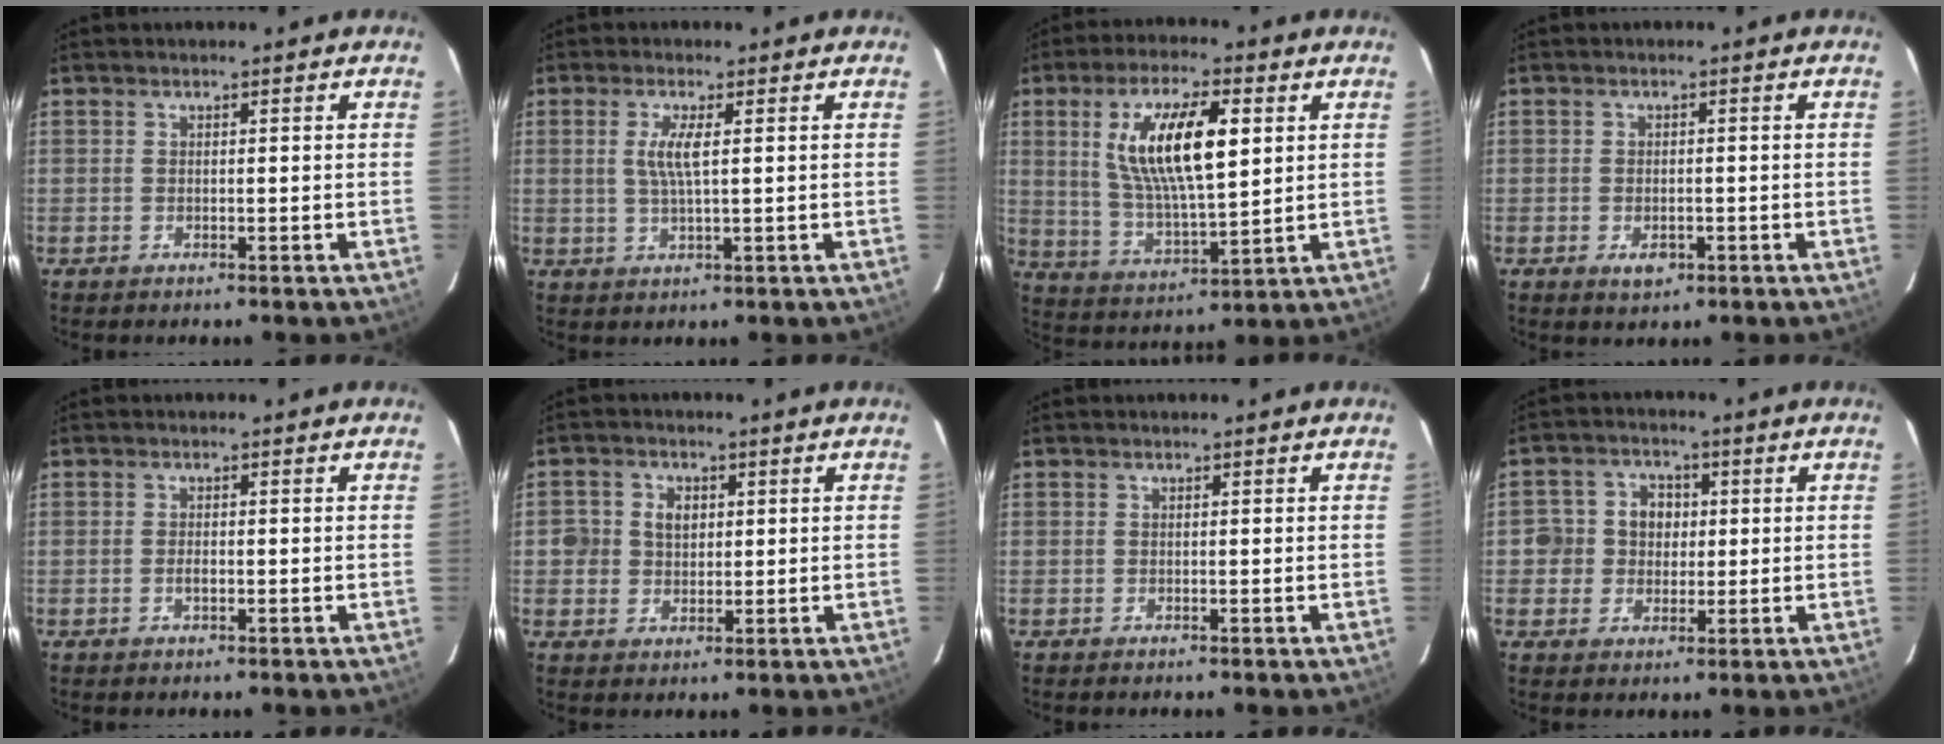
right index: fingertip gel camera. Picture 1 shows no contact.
{"total": 4.0, "force": [0.8, 0.3, 3.9], "torque": [-0.077, -0.003, 0.014]}
{"total": 15.5, "force": [4.3, 5.0, 14.0], "torque": [-0.265, 0.004, 0.087]}
{"total": 2.8, "force": [-1.1, 1.9, 1.8], "torque": [-0.032, -0.004, -0.013]}
{"total": 1.1, "force": [-0.4, 0.6, 0.8], "torque": [-0.015, -0.001, -0.007]}
{"total": 4.9, "force": [0.4, 4.6, 1.5], "torque": [-0.025, 0.016, 0.008]}
{"total": 0.0}
{"total": 6.1, "force": [-0.1, 5.9, 1.4], "torque": [-0.019, 0.021, -0.005]}